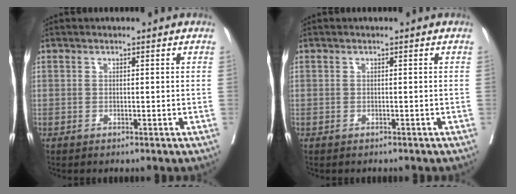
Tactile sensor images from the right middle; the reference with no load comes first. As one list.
[{"total": 0.7, "force": [-0.7, 0.3, 0.1], "torque": [-0.009, -0.001, -0.013]}]